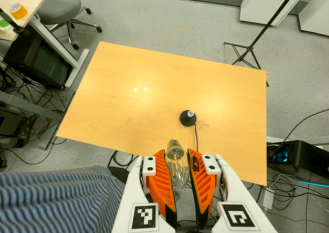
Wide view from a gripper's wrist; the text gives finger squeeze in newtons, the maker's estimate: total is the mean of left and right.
{"total": 21.4, "left": 26.0, "right": 16.9}